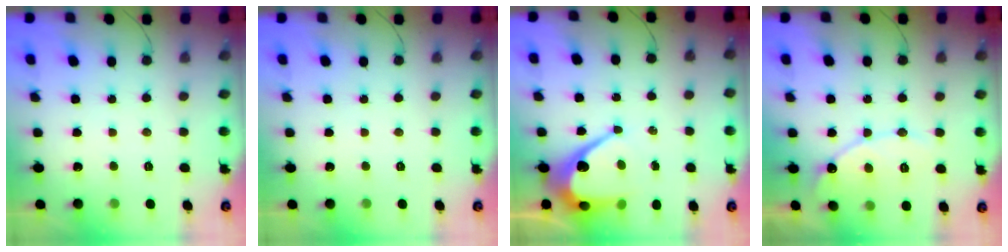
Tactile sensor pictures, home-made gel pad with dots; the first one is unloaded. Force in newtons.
{"total": 0.0}
{"total": 10.2, "press": 10.1, "slide": 0.9}
{"total": 11.8, "press": 11.7, "slide": 1.1}